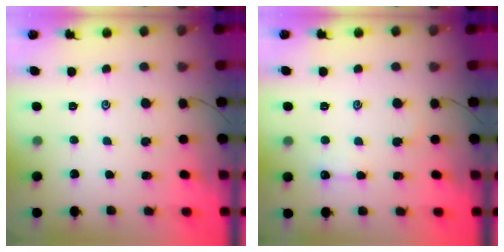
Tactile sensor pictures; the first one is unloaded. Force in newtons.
{"total": 3.0, "press": 3.0, "slide": 0.4}